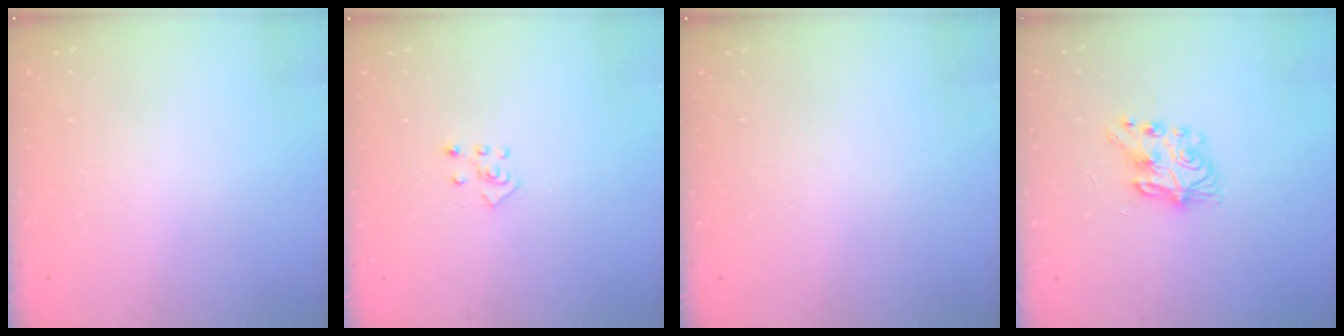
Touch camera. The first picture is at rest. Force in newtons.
{"total": 4.7, "press": 4.6, "slide": 0.6}
{"total": 0.0}
{"total": 7.1, "press": 7.1, "slide": 0.4}